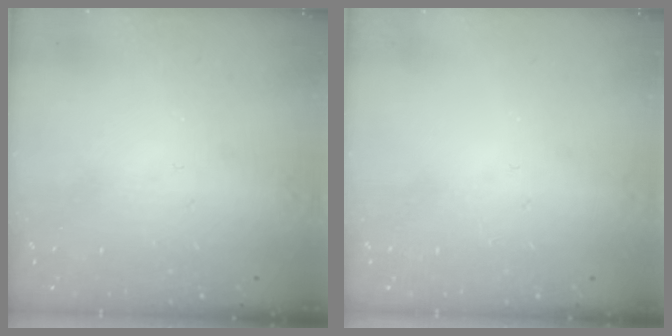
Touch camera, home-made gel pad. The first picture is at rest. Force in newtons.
{"total": 0.0}